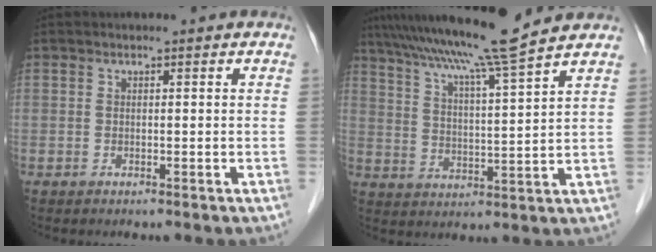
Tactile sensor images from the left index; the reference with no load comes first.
{"total": 13.3, "force": [11.2, -2.0, 6.8], "torque": [-0.120, 0.002, 0.178]}